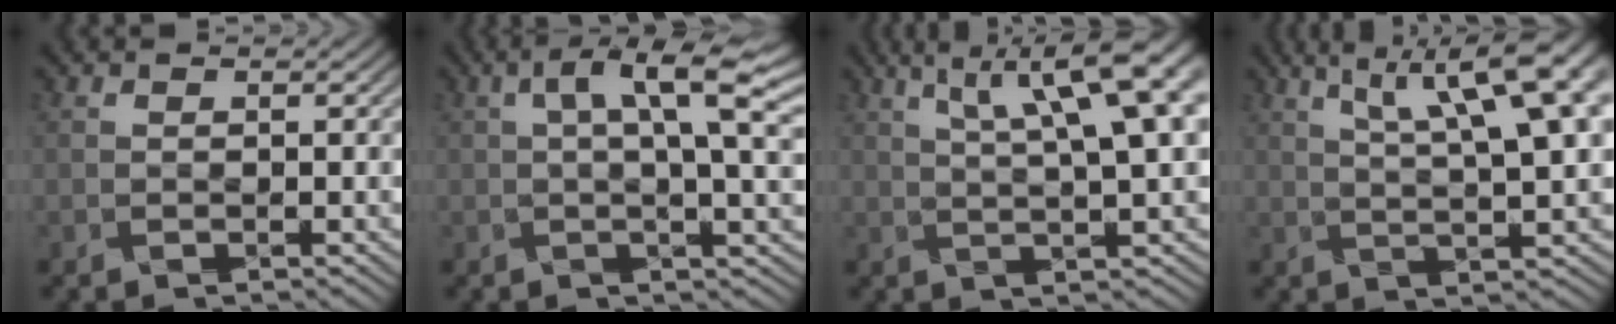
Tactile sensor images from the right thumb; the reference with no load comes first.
{"total": 9.0, "force": [2.4, 2.6, 8.3], "torque": [-0.125, 0.009, 0.036]}
{"total": 12.6, "force": [5.3, 3.3, 11.0], "torque": [-0.154, 0.028, 0.076]}
{"total": 13.8, "force": [6.1, 3.9, 11.7], "torque": [-0.169, 0.029, 0.087]}